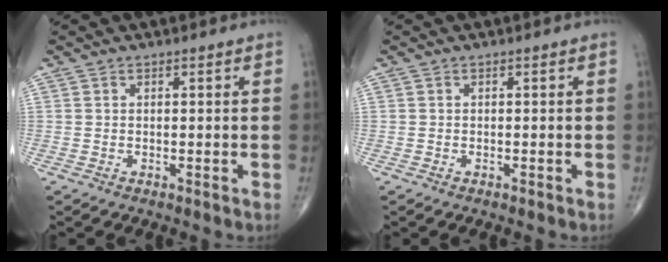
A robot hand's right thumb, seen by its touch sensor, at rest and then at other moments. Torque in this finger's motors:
{"motor_torque": [-0.17, 0.00, -0.09, -0.03, -0.01]}